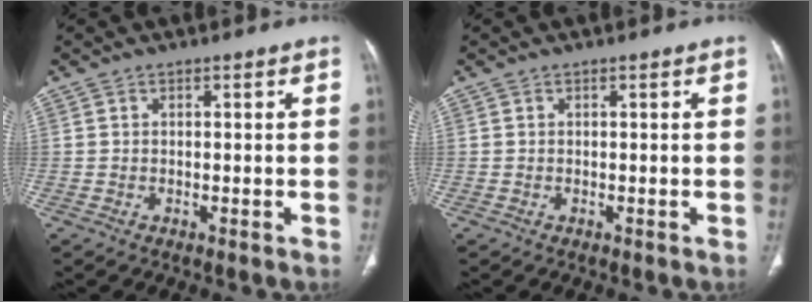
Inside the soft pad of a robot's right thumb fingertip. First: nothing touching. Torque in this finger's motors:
{"motor_torque": [-0.26, 0.13, -0.25, -0.28, 0.00]}